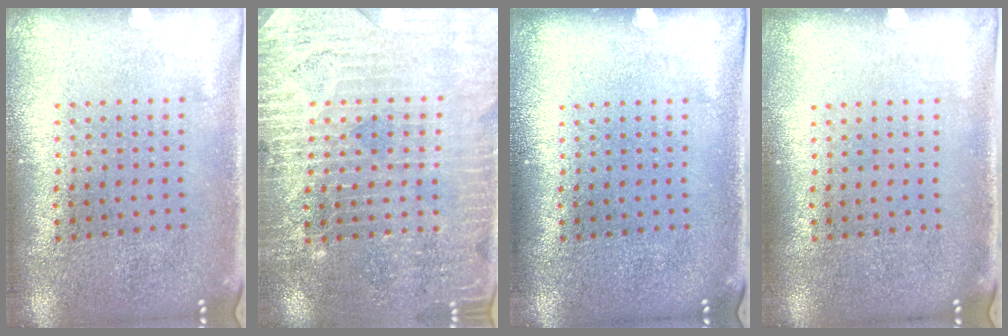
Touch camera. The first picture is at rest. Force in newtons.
{"total": 3.2, "press": 3.1, "slide": 0.8}
{"total": 0.0}
{"total": 0.0}